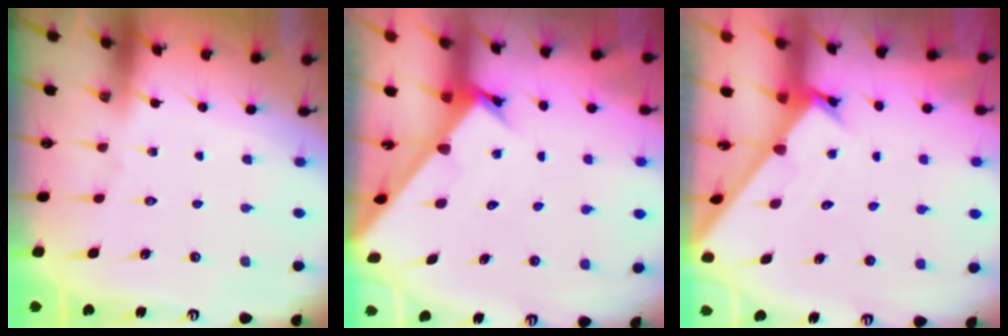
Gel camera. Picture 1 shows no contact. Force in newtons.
{"total": 2.1, "press": 2.1, "slide": 0.2}
{"total": 1.6, "press": 1.6, "slide": 0.1}